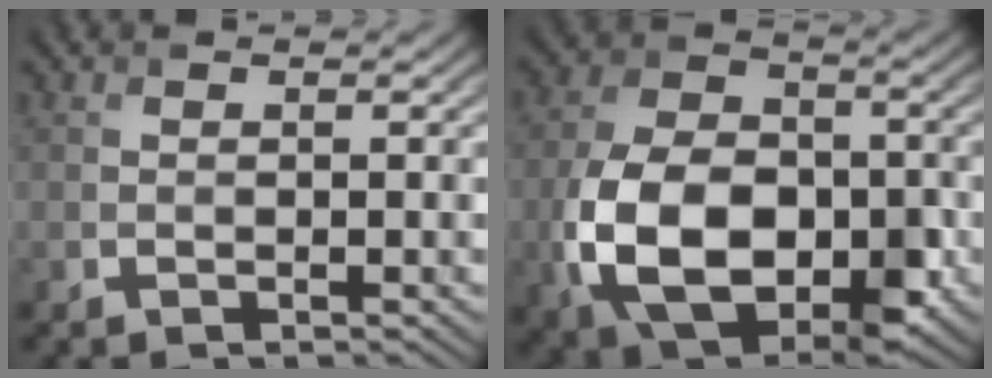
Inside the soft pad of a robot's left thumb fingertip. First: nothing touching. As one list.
[{"total": 13.6, "force": [-3.7, 8.7, 9.8], "torque": [-0.215, -0.021, -0.075]}]